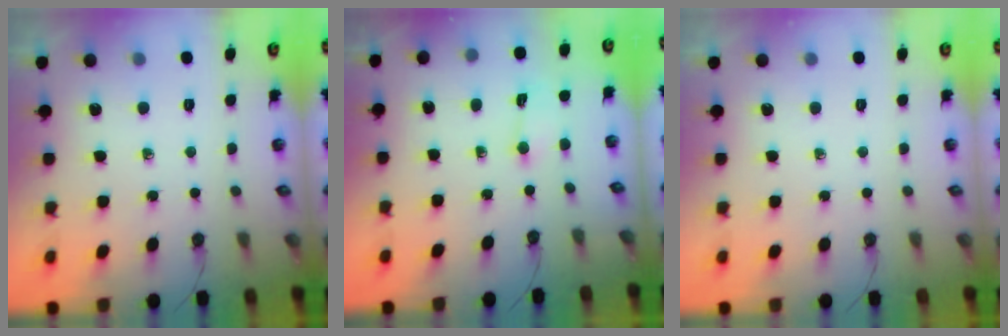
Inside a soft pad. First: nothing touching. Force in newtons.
{"total": 1.2, "press": 1.0, "slide": 0.6}
{"total": 0.0}